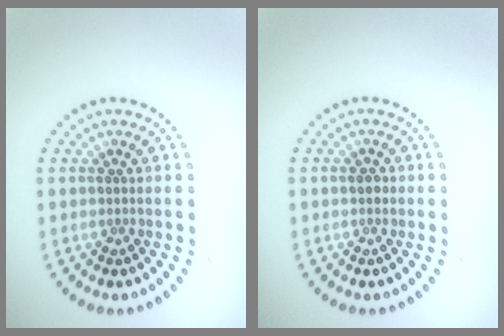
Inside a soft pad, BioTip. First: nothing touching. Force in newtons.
{"total": 0.9, "press": 0.9, "slide": 0.0}